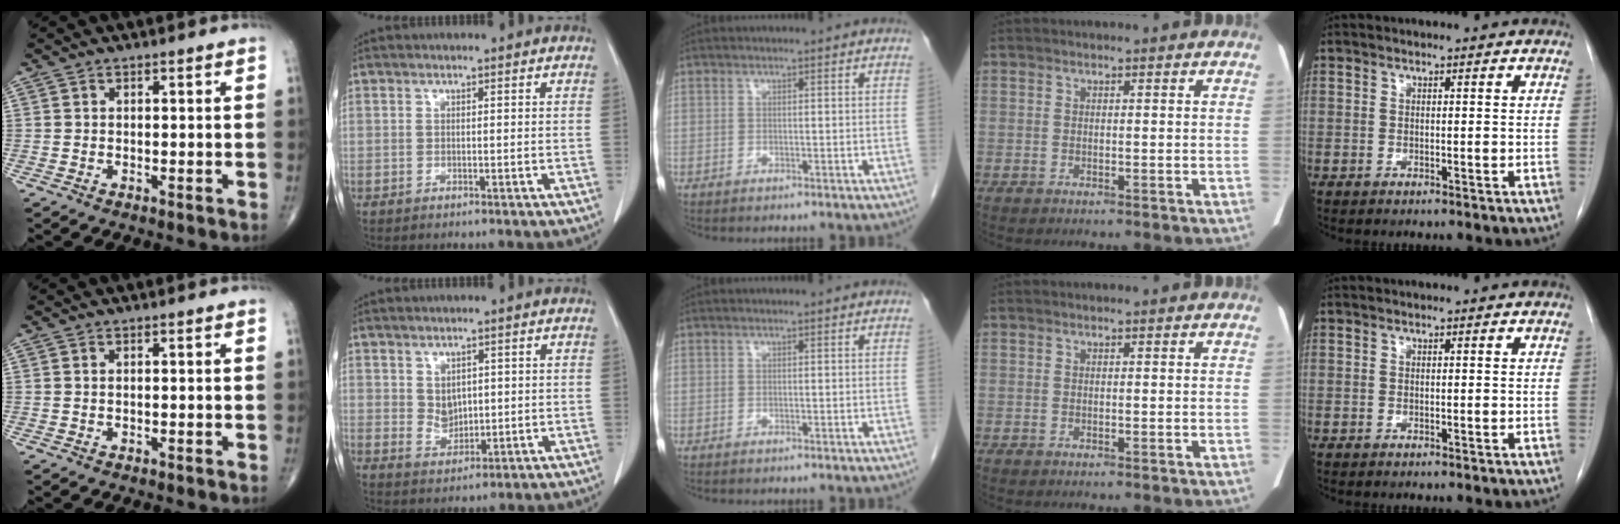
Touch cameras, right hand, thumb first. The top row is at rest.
{"index": {"total": 3.3, "force": [1.1, 2.5, 1.9], "torque": [-0.034, -0.001, 0.033]}}